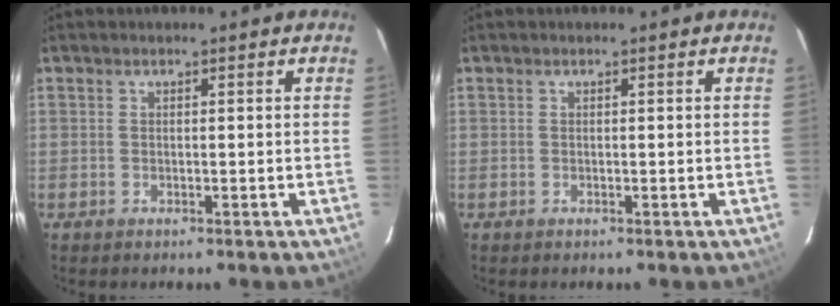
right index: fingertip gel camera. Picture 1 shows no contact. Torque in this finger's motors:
{"motor_torque": [0.00, 0.00, 0.04, -0.01]}